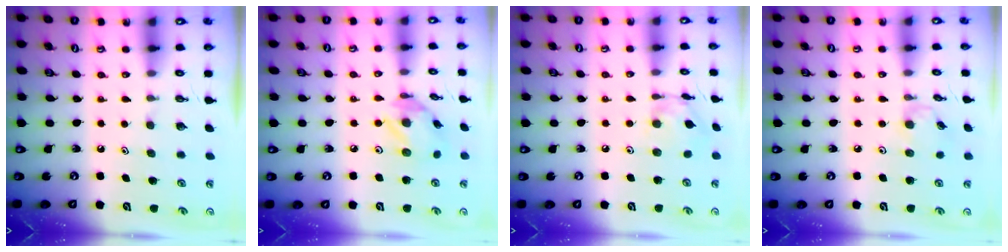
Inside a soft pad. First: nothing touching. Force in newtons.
{"total": 6.7, "press": 6.6, "slide": 0.5}
{"total": 5.3, "press": 5.3, "slide": 0.2}
{"total": 1.8, "press": 1.8, "slide": 0.4}